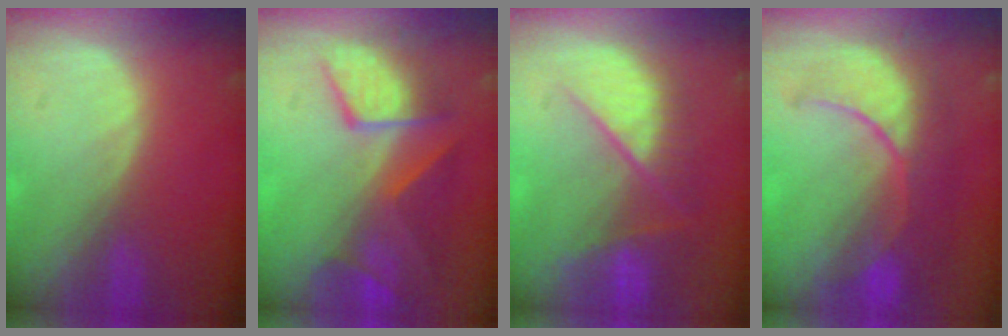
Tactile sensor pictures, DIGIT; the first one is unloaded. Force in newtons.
{"total": 8.9, "press": 8.4, "slide": 2.9}
{"total": 9.7, "press": 8.3, "slide": 5.1}
{"total": 9.7, "press": 9.2, "slide": 3.1}